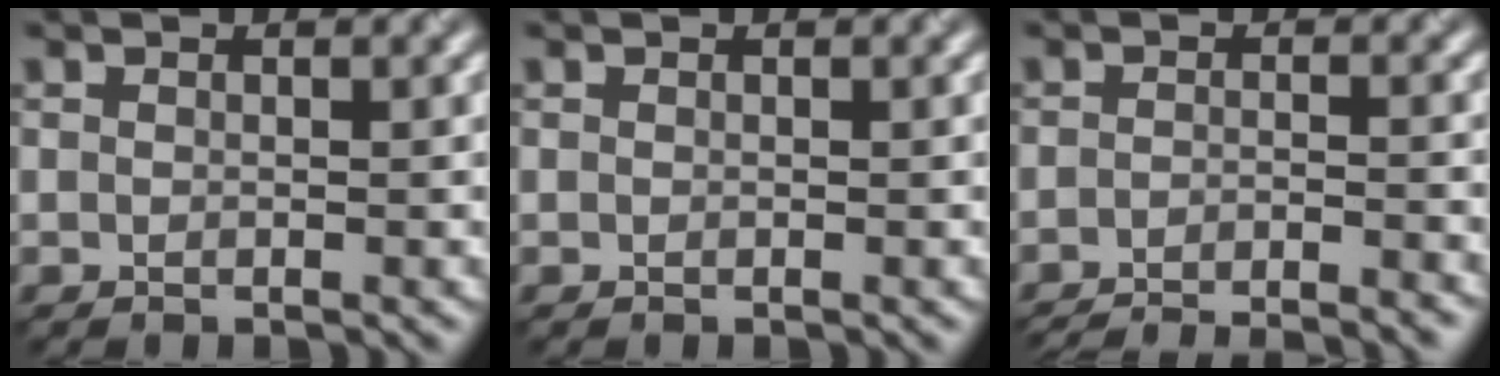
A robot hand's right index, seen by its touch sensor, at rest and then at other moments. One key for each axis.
{"total": 0.0}
{"total": 8.6, "fx": -8.0, "fy": 1.5, "fz": 2.8, "tx": -0.024, "ty": -0.006, "tz": -0.108}